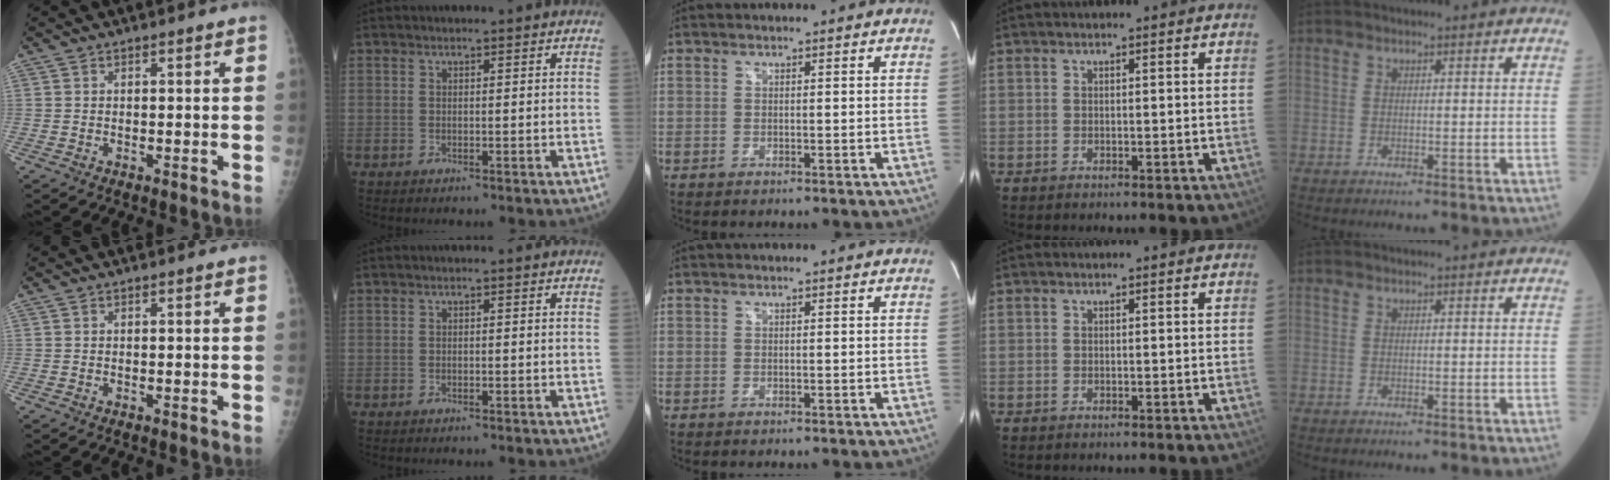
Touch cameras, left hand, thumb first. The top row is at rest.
{}